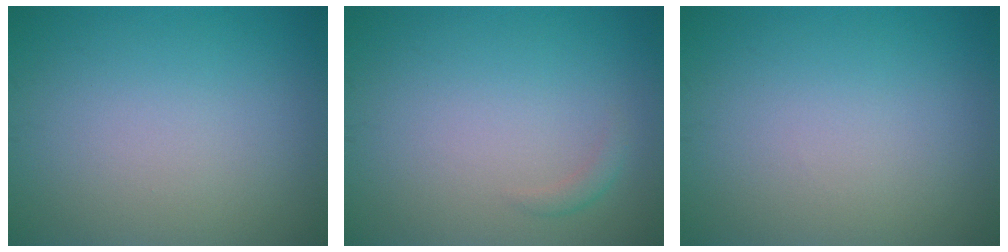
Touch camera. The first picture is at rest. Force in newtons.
{"total": 0.9, "press": 0.9, "slide": 0.0}
{"total": 0.0}